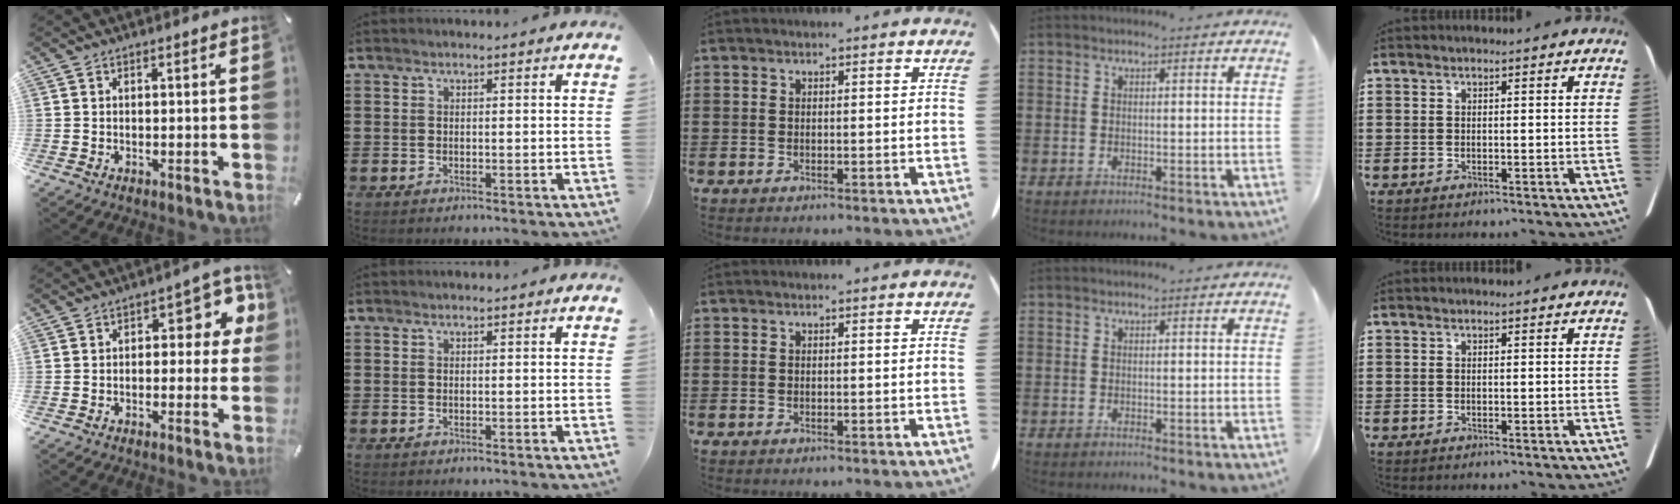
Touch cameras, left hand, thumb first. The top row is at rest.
{"thumb": {"total": 8.6, "force": [1.3, 4.6, 7.1], "torque": [-0.087, -0.012, 0.016]}}